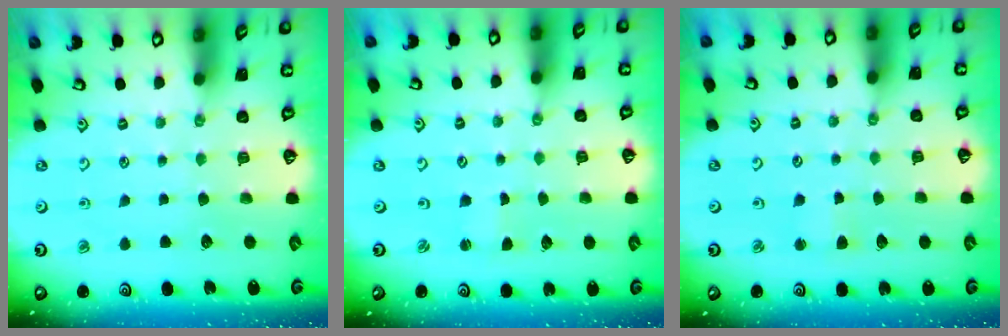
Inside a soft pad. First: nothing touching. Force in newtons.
{"total": 0.0}
{"total": 2.7, "press": 2.7, "slide": 0.3}